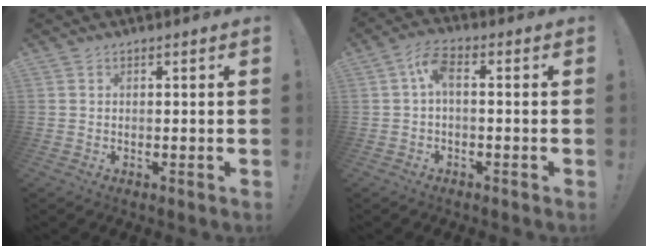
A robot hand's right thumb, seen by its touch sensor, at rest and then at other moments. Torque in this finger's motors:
{"motor_torque": [0.66, 0.63, 0.67, -0.19, 0.18]}